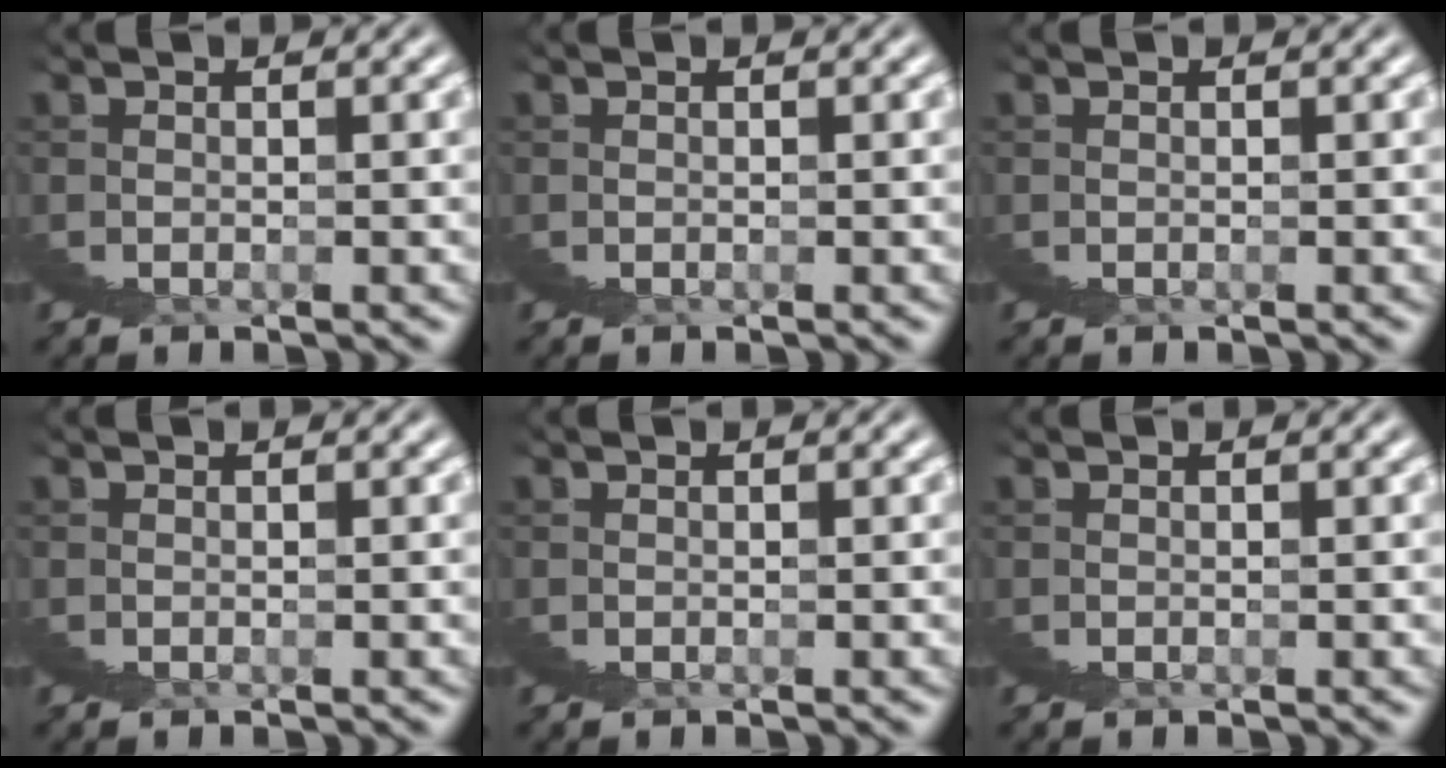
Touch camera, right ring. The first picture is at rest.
{"total": 0.0}
{"total": 0.0}
{"total": 0.0}
{"total": 0.0}
{"total": 0.0}